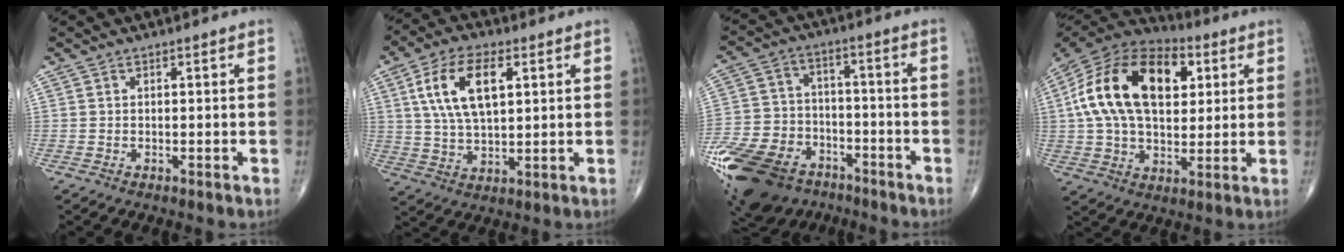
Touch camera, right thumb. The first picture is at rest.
{"total": 12.7, "force": [3.9, 6.2, 10.4], "torque": [-0.193, -0.001, 0.075]}
{"total": 24.2, "force": [-13.8, 15.8, 11.9], "torque": [-0.296, 0.041, -0.238]}
{"total": 24.0, "force": [5.7, 14.3, 18.4], "torque": [-0.326, 0.014, 0.089]}